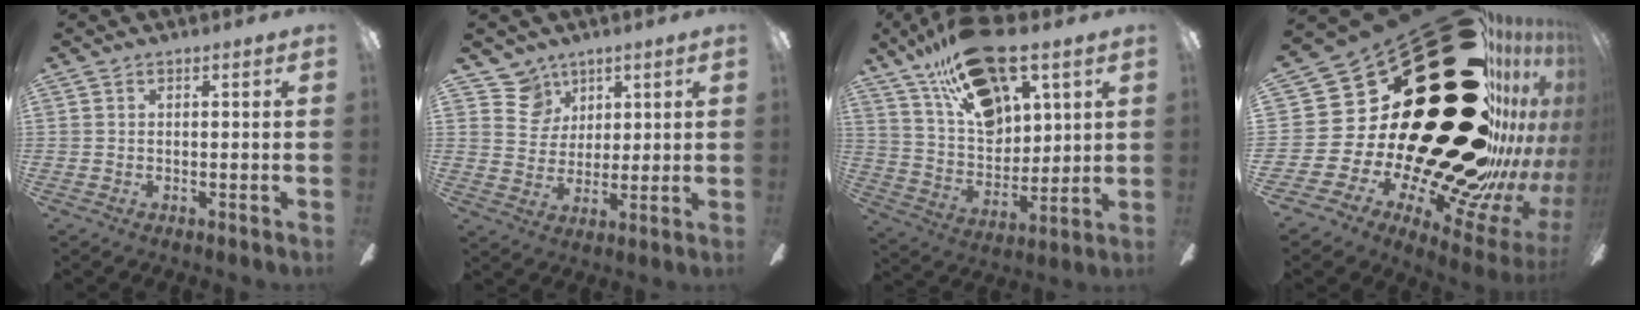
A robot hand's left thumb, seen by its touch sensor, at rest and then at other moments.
{"total": 8.1, "force": [5.2, 6.3, 0.1], "torque": [-0.019, -0.028, 0.103]}
{"total": 21.8, "force": [13.5, 10.7, 13.3], "torque": [-0.223, -0.064, 0.244]}
{"total": 60.6, "force": [20.6, 31.3, 47.6], "torque": [-0.487, -0.204, 0.537]}